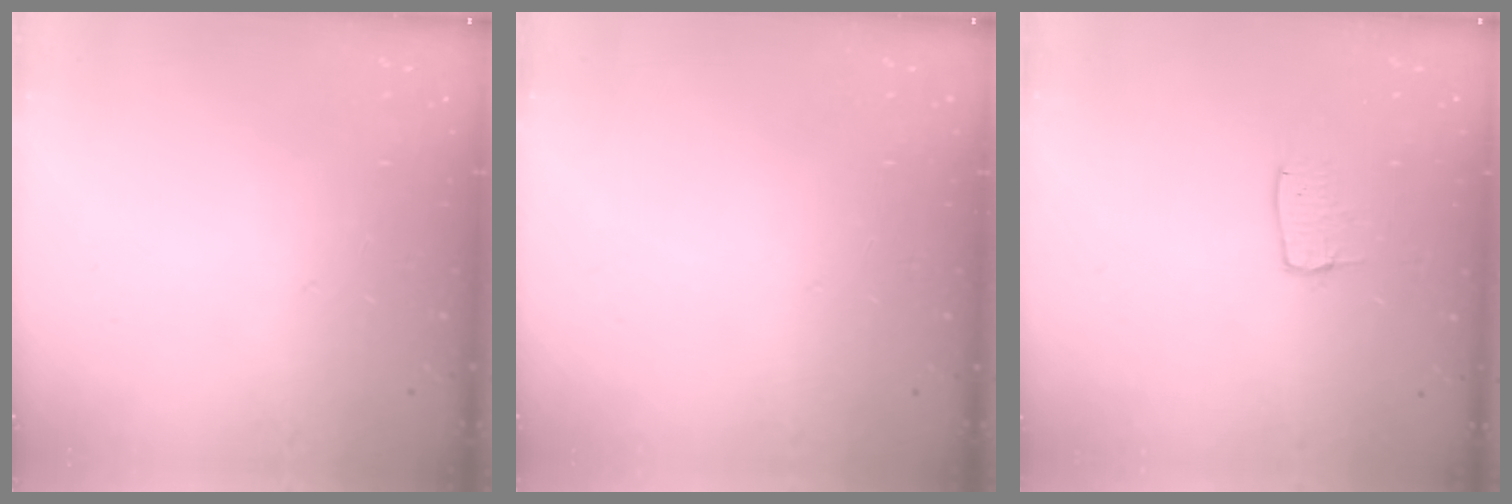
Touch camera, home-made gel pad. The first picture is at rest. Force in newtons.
{"total": 0.0}
{"total": 3.8, "press": 3.8, "slide": 0.3}